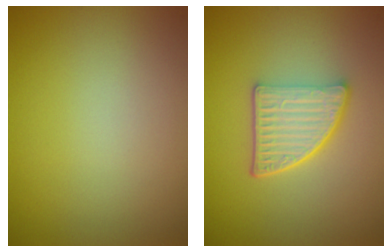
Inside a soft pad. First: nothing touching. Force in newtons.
{"total": 5.2, "press": 3.6, "slide": 3.7}